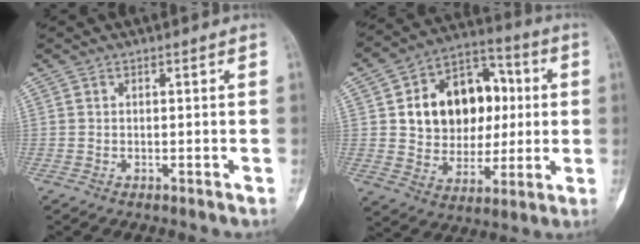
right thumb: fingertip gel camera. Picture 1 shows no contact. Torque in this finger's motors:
{"motor_torque": [0.50, 0.62, 0.57, 0.16, 0.29]}